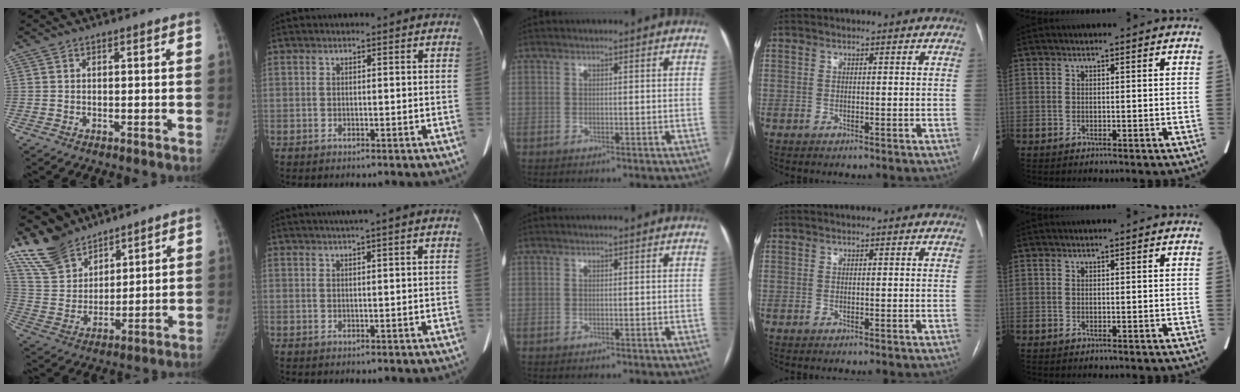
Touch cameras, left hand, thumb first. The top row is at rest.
{"thumb": {"total": 12.7, "force": [10.4, 6.6, 3.4], "torque": [-0.049, -0.050, 0.216]}, "index": {"total": 2.8, "force": [1.9, -0.6, 2.0], "torque": [-0.033, 0.012, 0.035]}}